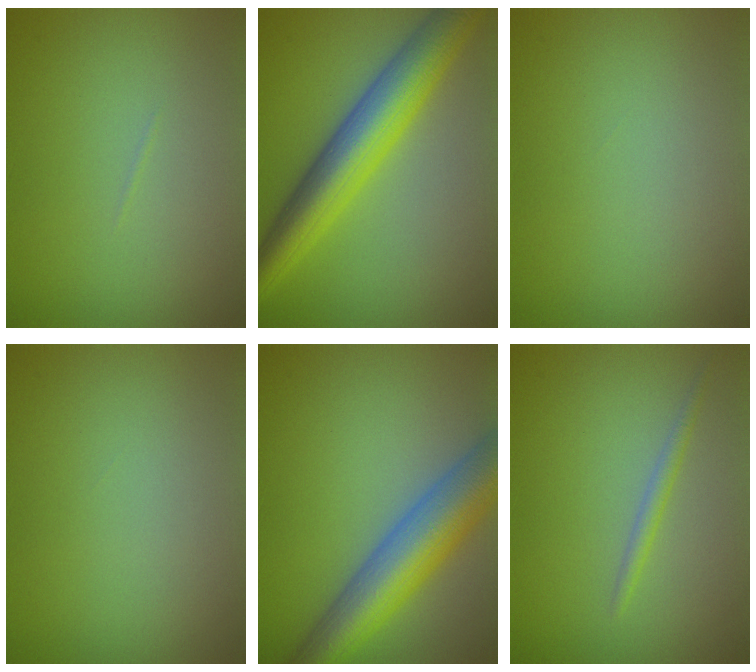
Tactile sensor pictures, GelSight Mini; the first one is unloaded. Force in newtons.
{"total": 7.9, "press": 7.9, "slide": 0.1}
{"total": 0.0}
{"total": 0.0}
{"total": 8.6, "press": 8.6, "slide": 0.4}
{"total": 1.2, "press": 1.2, "slide": 0.0}